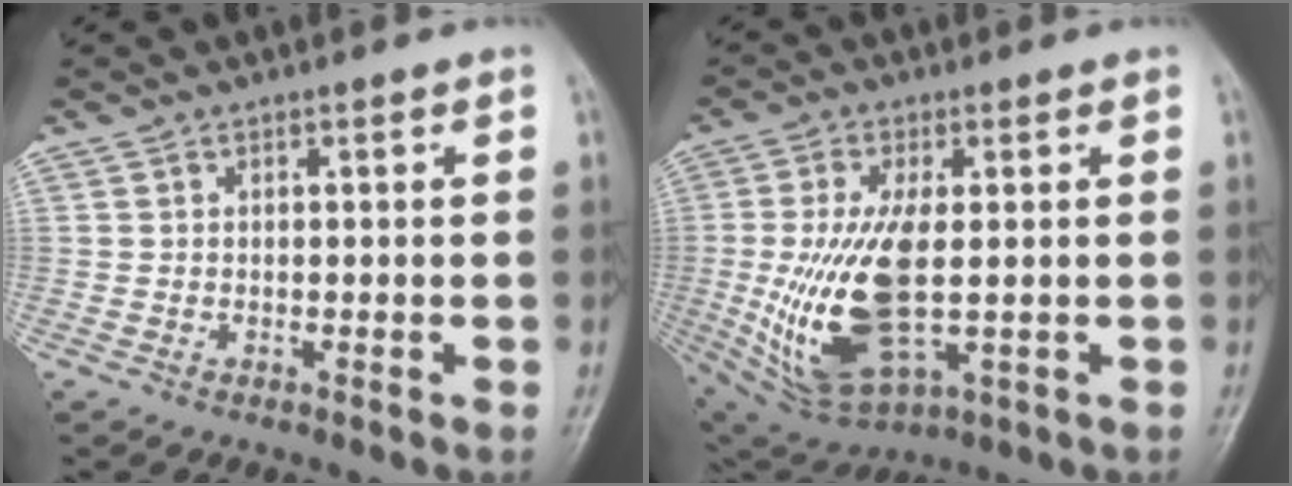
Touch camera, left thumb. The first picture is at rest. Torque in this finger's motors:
{"motor_torque": [1.91, 1.88, 2.17, -0.61, 0.76]}